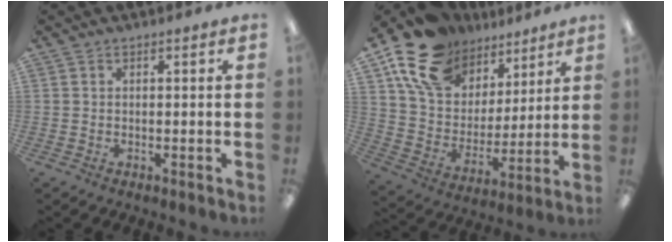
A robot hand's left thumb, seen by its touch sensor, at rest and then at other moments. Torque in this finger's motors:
{"motor_torque": [0.63, 0.75, 1.32, -1.45, 0.16]}